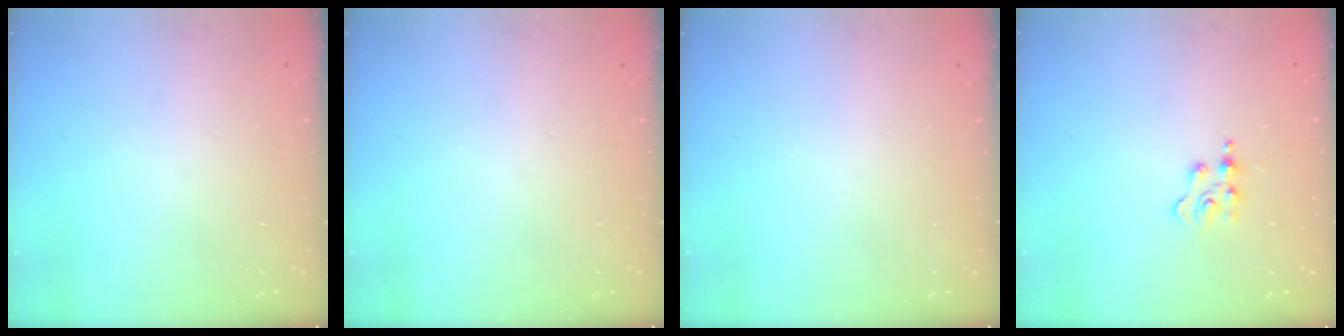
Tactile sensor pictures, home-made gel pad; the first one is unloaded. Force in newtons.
{"total": 0.0}
{"total": 0.0}
{"total": 2.3, "press": 2.3, "slide": 0.3}